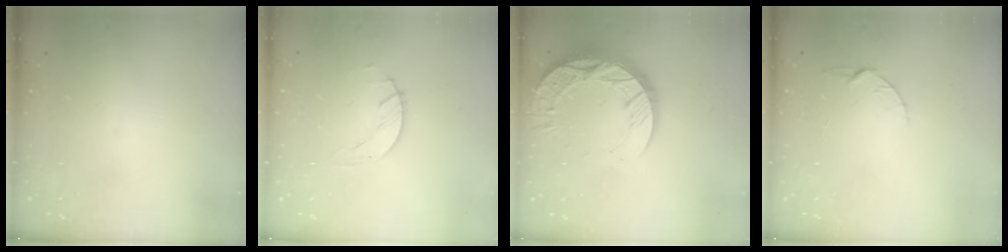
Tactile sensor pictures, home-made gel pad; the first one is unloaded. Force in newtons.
{"total": 0.8, "press": 0.8, "slide": 0.2}
{"total": 21.4, "press": 21.3, "slide": 1.8}
{"total": 3.4, "press": 3.3, "slide": 0.4}